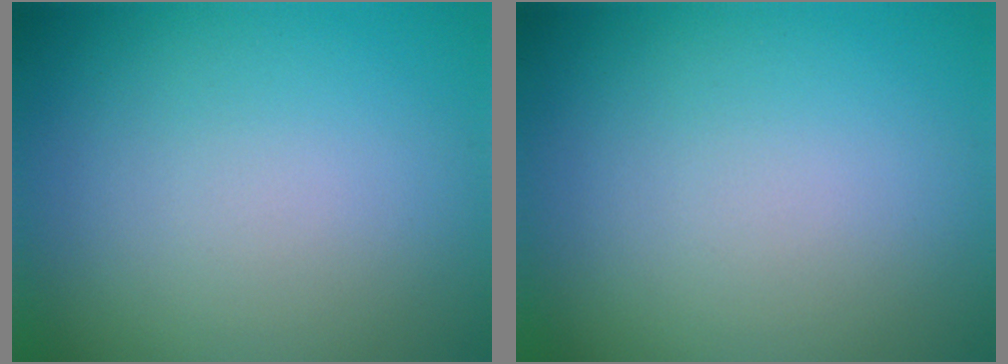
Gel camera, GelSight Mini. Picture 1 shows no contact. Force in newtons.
{"total": 0.0}